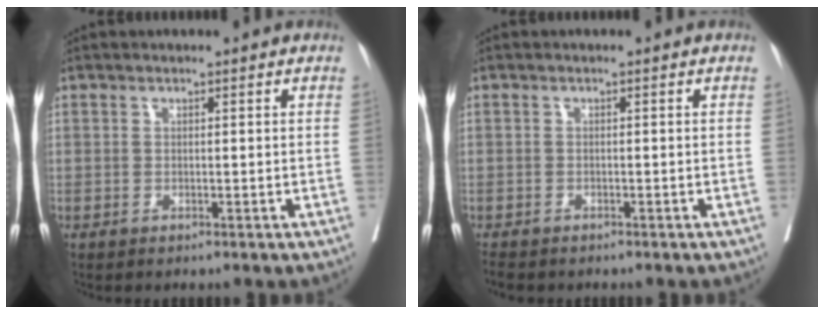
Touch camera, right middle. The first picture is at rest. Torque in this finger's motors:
{"motor_torque": [0.56, -0.65, 0.06, 0.05]}